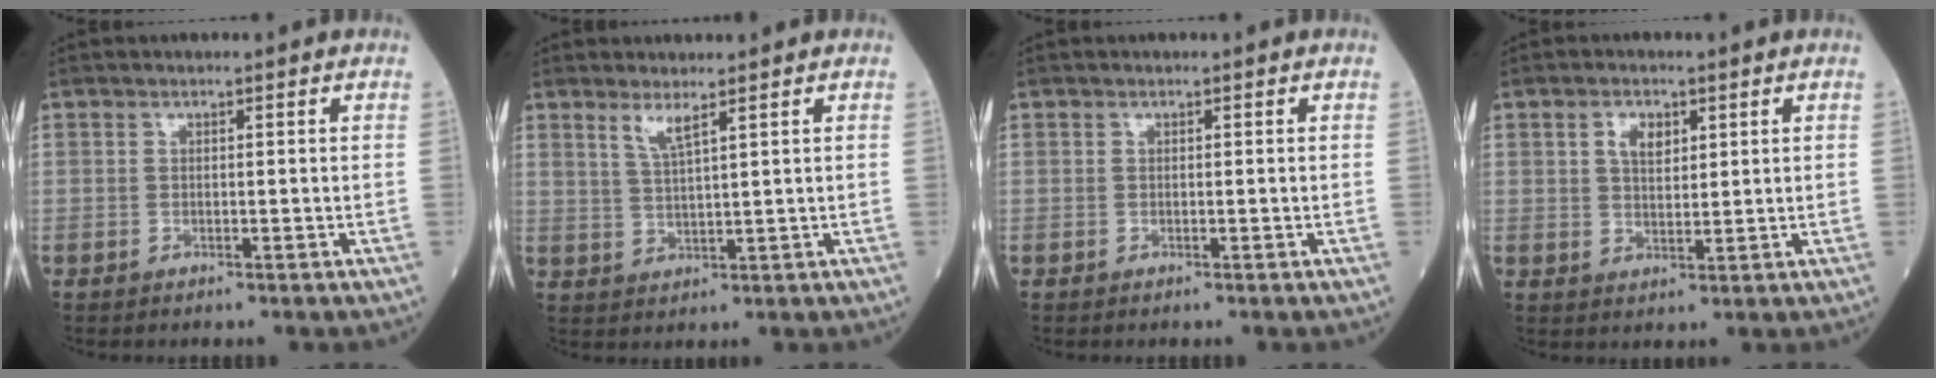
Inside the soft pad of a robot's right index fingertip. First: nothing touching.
{"total": 3.2, "force": [2.3, 0.1, 2.2], "torque": [-0.049, -0.007, 0.052]}
{"total": 0.0}
{"total": 3.7, "force": [1.6, 2.0, 2.6], "torque": [-0.049, 0.005, 0.029]}